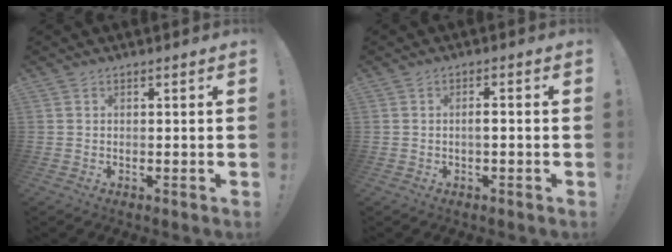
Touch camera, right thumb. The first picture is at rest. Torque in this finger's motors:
{"motor_torque": [0.00, -0.18, 0.15, 0.00, 0.06]}